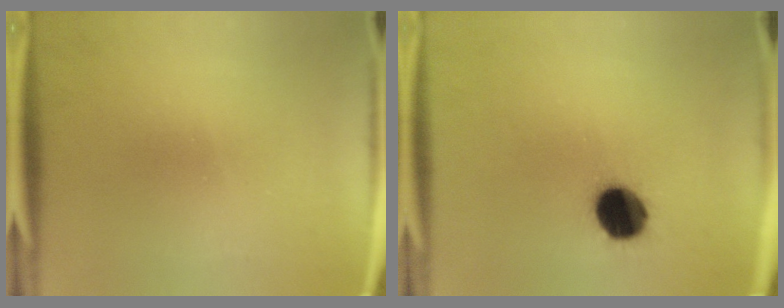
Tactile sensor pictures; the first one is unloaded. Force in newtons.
{"total": 10.7}